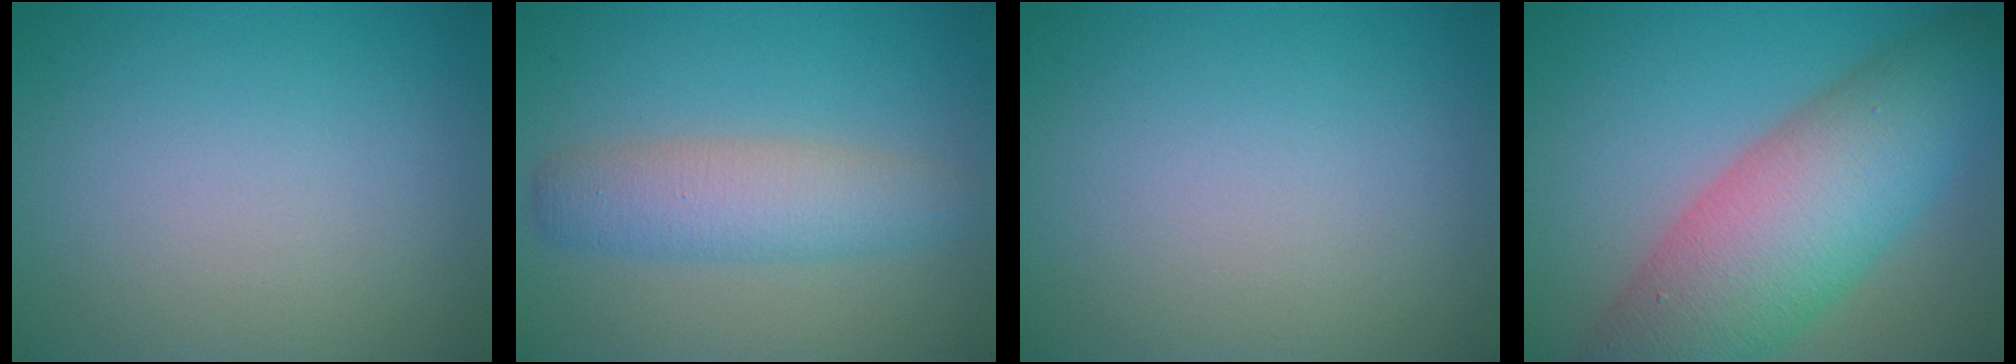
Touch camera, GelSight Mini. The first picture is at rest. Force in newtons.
{"total": 4.3, "press": 4.3, "slide": 0.0}
{"total": 0.0}
{"total": 11.5, "press": 11.5, "slide": 0.4}